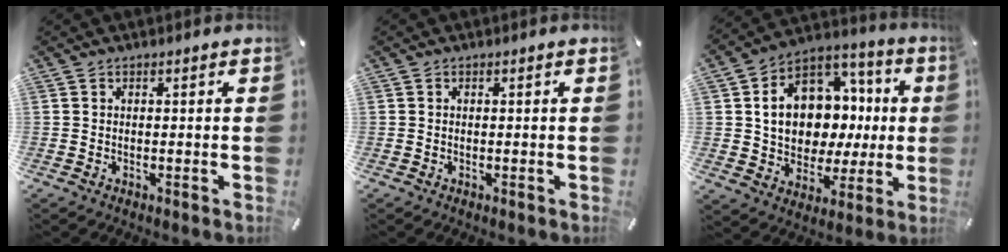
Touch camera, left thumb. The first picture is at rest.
{"total": 0.0}
{"total": 15.2, "force": [1.6, 12.6, 8.3], "torque": [-0.127, -0.013, 0.041]}